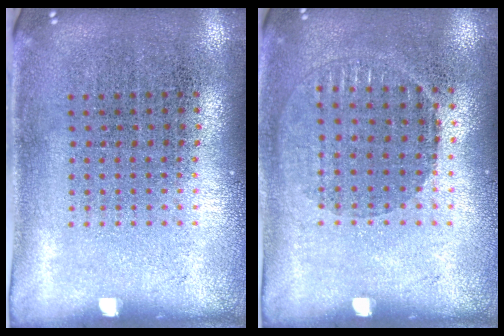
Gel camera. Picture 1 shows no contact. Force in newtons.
{"total": 0.9, "press": 0.8, "slide": 0.4}